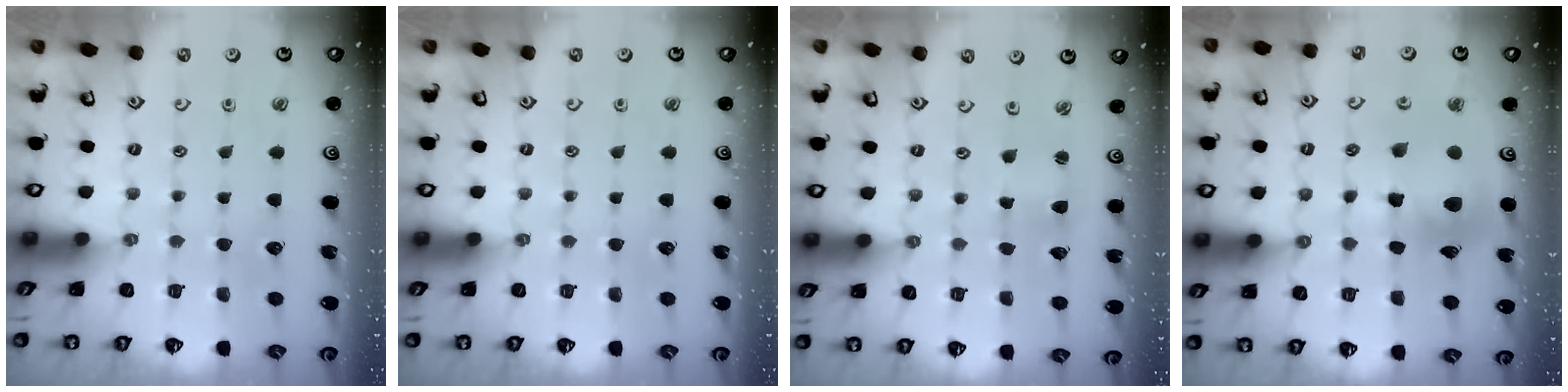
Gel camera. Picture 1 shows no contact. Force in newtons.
{"total": 0.0}
{"total": 2.9, "press": 2.9, "slide": 0.3}
{"total": 12.5, "press": 12.4, "slide": 1.7}